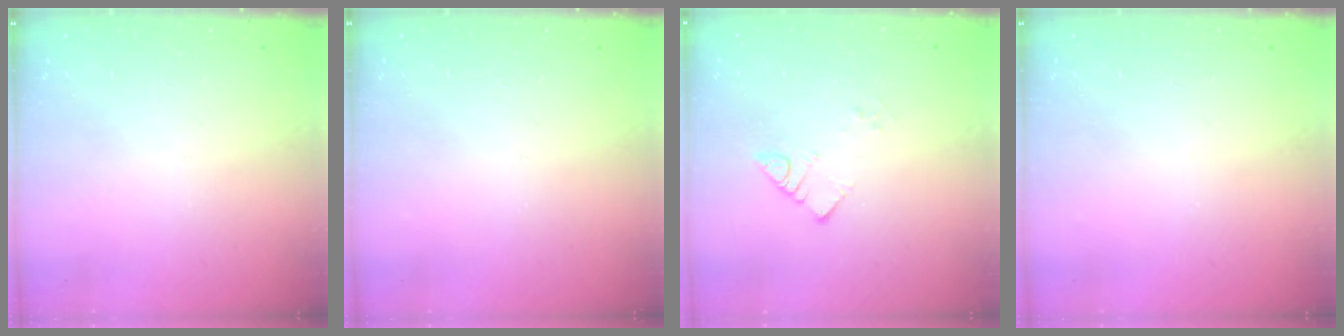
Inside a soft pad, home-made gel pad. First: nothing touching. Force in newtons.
{"total": 0.0}
{"total": 2.6, "press": 2.6, "slide": 0.1}
{"total": 0.0}